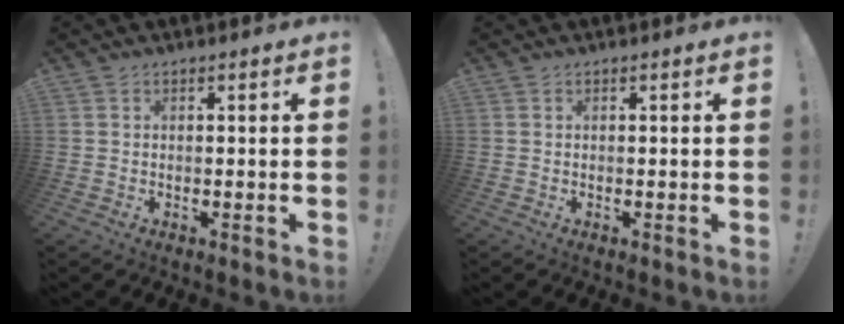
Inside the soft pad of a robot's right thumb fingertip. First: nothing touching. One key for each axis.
{"total": 0.0}